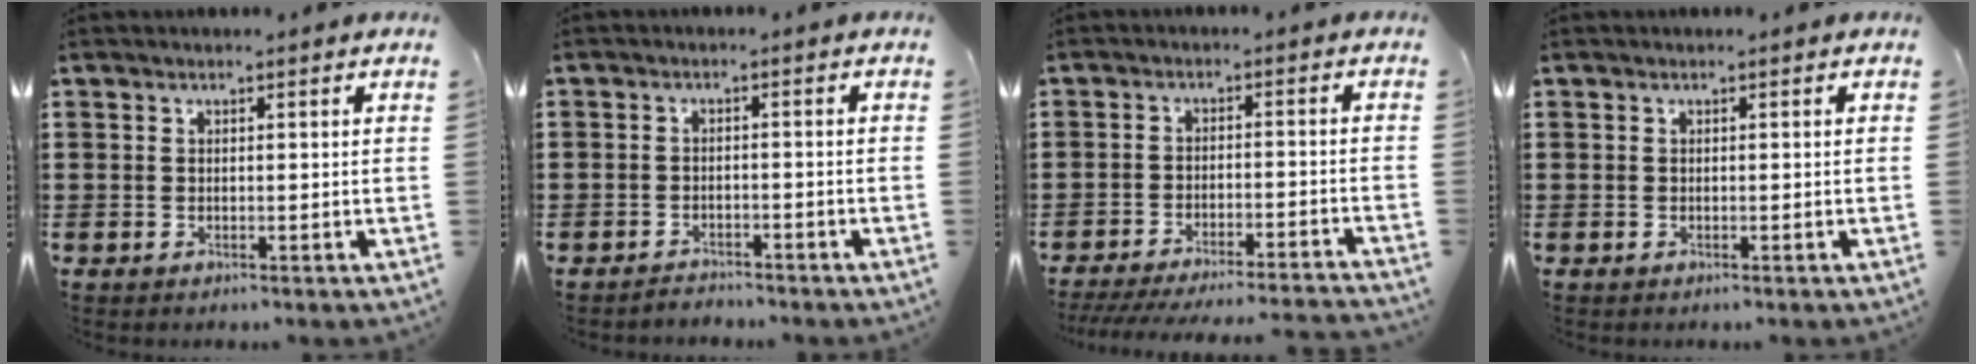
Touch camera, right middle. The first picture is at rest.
{"total": 2.0, "force": [-2.0, 0.3, -0.3], "torque": [-0.002, 0.000, -0.045]}
{"total": 4.5, "force": [-4.2, -0.3, 1.5], "torque": [-0.031, -0.013, -0.083]}
{"total": 0.0}